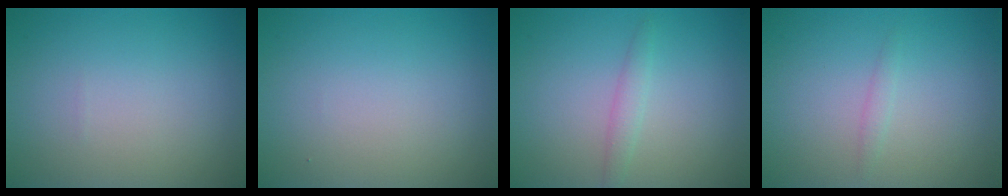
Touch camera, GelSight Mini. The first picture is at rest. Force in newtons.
{"total": 0.0}
{"total": 1.3, "press": 1.3, "slide": 0.1}
{"total": 0.7, "press": 0.7, "slide": 0.0}